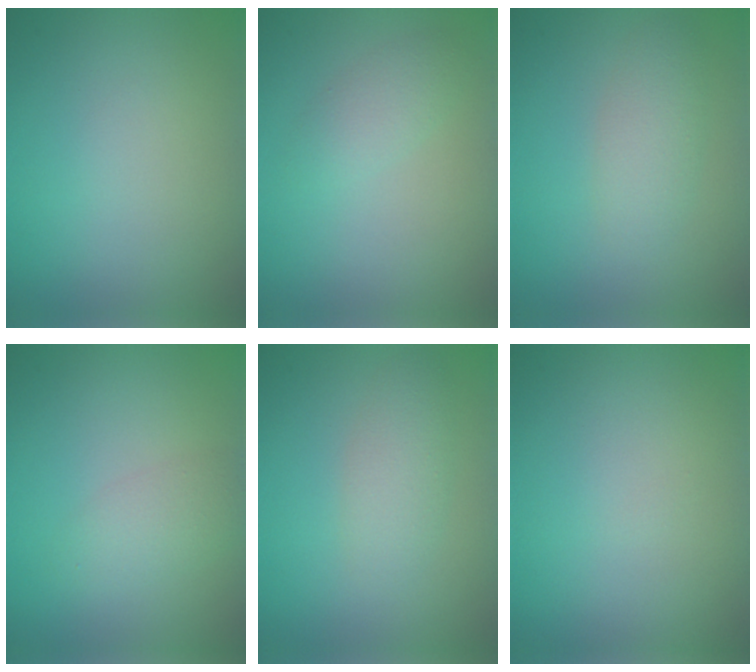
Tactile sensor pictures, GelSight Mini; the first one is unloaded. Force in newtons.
{"total": 1.8, "press": 1.8, "slide": 0.1}
{"total": 2.5, "press": 2.5, "slide": 0.1}
{"total": 2.3, "press": 2.3, "slide": 0.1}
{"total": 2.5, "press": 2.5, "slide": 0.1}
{"total": 0.0}